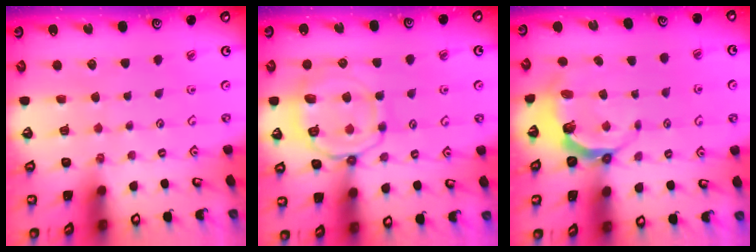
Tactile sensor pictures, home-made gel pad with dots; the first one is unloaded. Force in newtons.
{"total": 12.3, "press": 12.2, "slide": 1.3}
{"total": 5.6, "press": 4.5, "slide": 3.3}